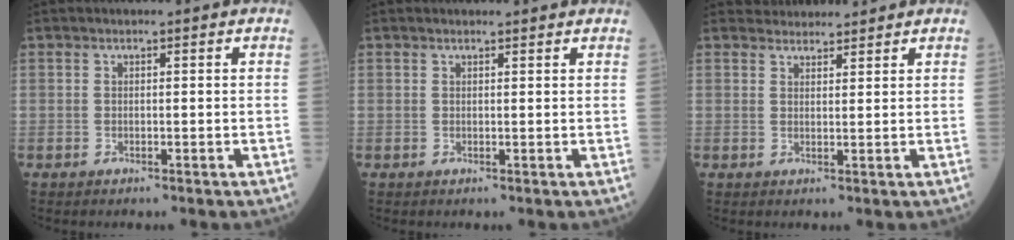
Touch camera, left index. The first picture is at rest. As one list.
[{"total": 2.9, "force": [2.8, 0.4, 0.5], "torque": [-0.010, 0.012, 0.028]}, {"total": 4.1, "force": [4.0, 0.9, 0.0], "torque": [0.001, 0.020, 0.058]}]